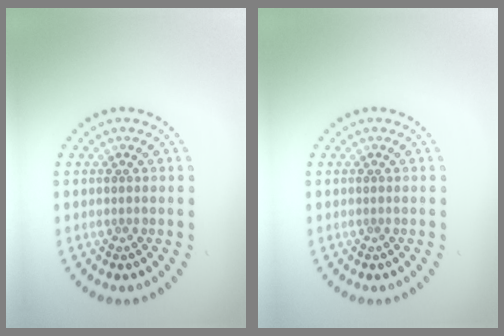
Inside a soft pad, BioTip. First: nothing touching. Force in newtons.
{"total": 0.0}